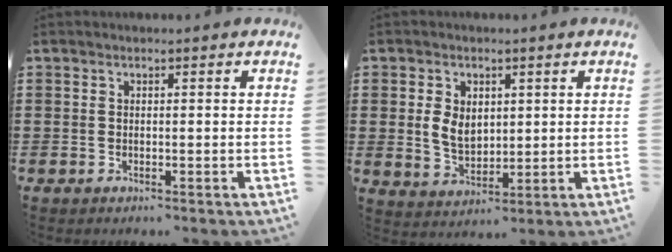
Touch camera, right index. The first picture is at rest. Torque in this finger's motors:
{"motor_torque": [1.03, 0.26, 0.49, 0.12]}